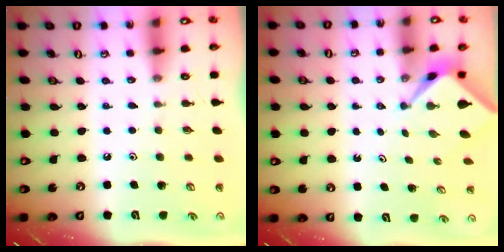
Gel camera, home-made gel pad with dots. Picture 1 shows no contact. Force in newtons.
{"total": 1.6, "press": 1.5, "slide": 0.2}